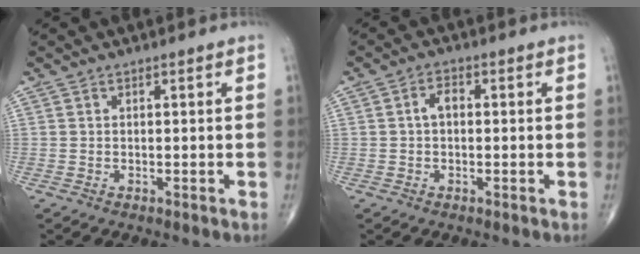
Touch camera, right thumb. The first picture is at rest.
{"total": 2.6, "force": [0.0, 1.6, 2.0], "torque": [-0.030, 0.011, -0.005]}